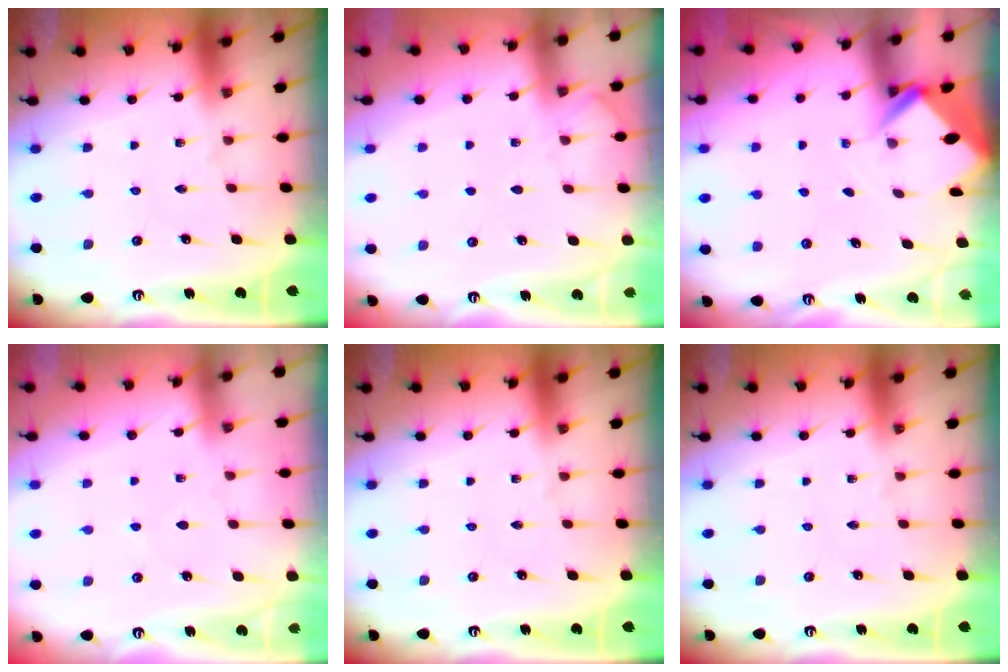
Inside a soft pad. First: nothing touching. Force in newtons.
{"total": 5.5, "press": 5.5, "slide": 0.6}
{"total": 2.4, "press": 2.4, "slide": 0.1}
{"total": 3.9, "press": 3.9, "slide": 0.4}
{"total": 0.0}
{"total": 0.0}